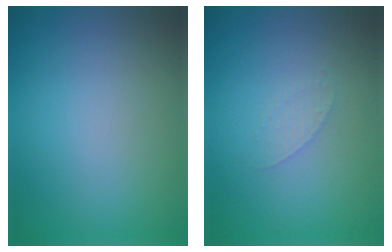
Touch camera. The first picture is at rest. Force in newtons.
{"total": 1.0, "press": 1.0, "slide": 0.1}